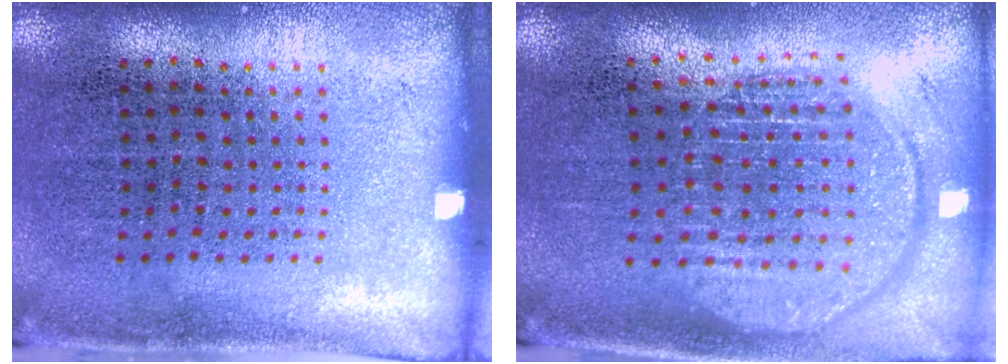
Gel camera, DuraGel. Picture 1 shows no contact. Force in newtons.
{"total": 1.9, "press": 1.7, "slide": 1.0}